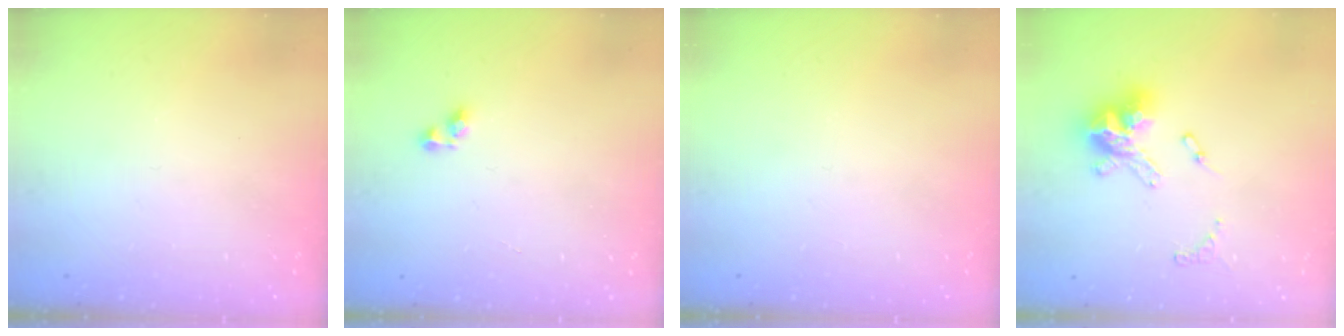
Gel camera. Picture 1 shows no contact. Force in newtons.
{"total": 3.6, "press": 3.6, "slide": 0.1}
{"total": 0.0}
{"total": 13.4, "press": 13.4, "slide": 1.3}